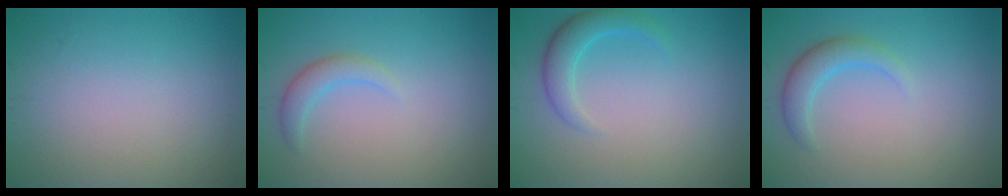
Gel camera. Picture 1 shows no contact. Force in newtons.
{"total": 1.9, "press": 1.9, "slide": 0.1}
{"total": 2.7, "press": 2.7, "slide": 0.1}
{"total": 2.5, "press": 2.5, "slide": 0.1}